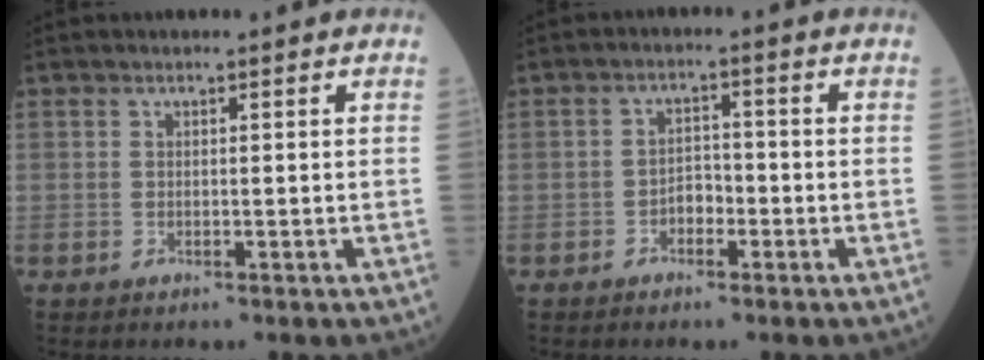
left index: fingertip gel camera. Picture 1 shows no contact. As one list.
[{"total": 2.7, "force": [-1.4, 1.6, 1.7], "torque": [-0.025, 0.008, -0.028]}]